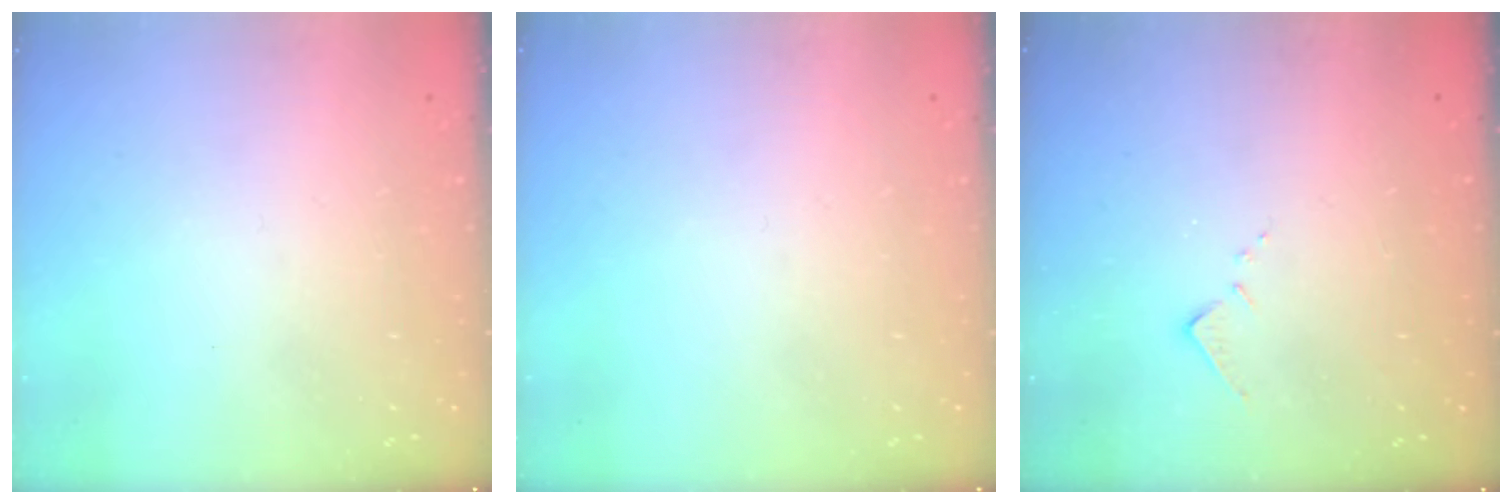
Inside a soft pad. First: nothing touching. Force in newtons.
{"total": 0.0}
{"total": 7.4, "press": 7.4, "slide": 0.5}